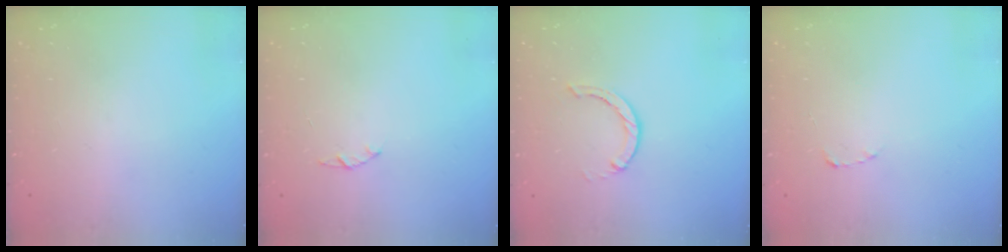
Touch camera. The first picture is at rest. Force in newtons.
{"total": 1.0, "press": 0.9, "slide": 0.3}
{"total": 0.0}
{"total": 1.8, "press": 1.7, "slide": 0.3}